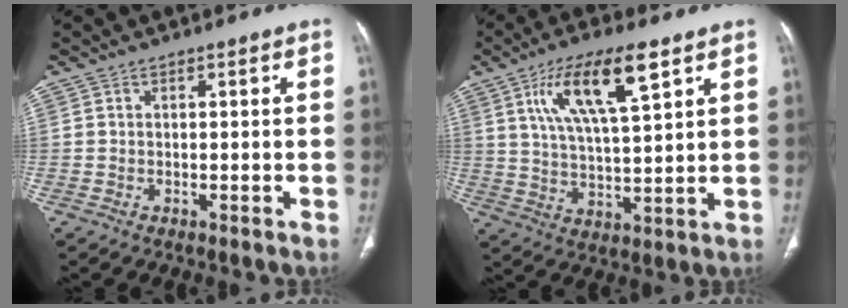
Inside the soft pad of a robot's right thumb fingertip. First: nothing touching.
{"total": 13.8, "force": [6.6, 3.9, 11.5], "torque": [-0.203, -0.017, 0.125]}